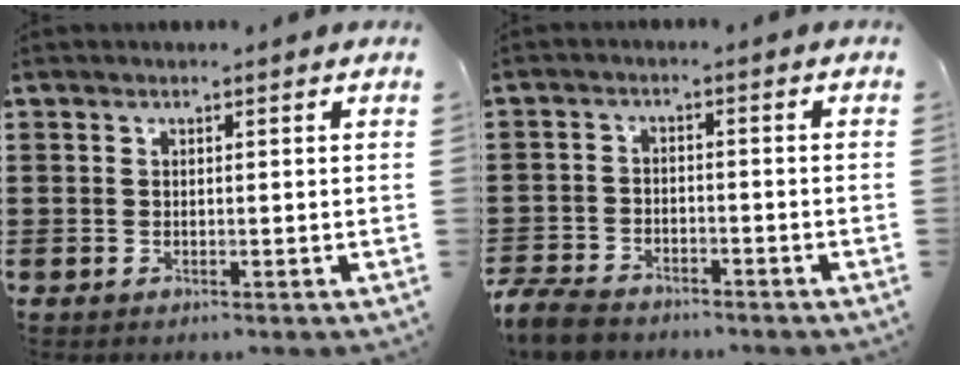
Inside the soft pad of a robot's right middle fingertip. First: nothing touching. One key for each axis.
{"total": 4.5, "fx": -4.1, "fy": 1.2, "fz": 1.2, "tx": -0.041, "ty": -0.001, "tz": -0.089}